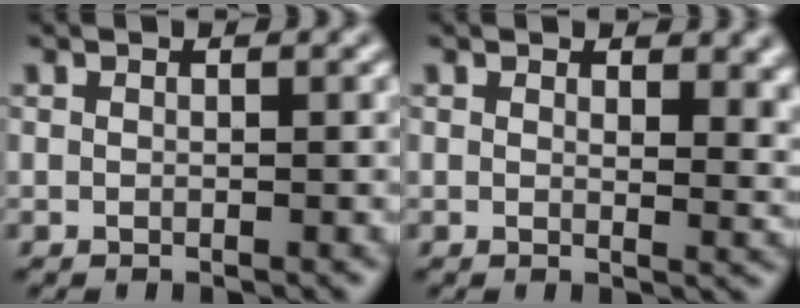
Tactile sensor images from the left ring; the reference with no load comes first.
{"total": 3.6, "force": [1.6, 1.8, 2.6], "torque": [-0.027, -0.007, 0.027]}